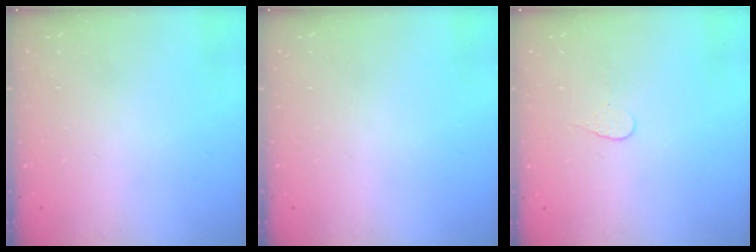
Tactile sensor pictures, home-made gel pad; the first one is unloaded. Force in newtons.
{"total": 0.0}
{"total": 3.9, "press": 3.9, "slide": 0.3}